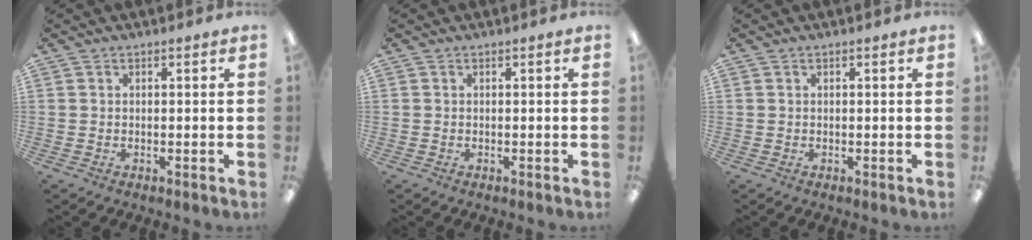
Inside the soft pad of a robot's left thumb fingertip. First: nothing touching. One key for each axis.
{"total": 0.0}
{"total": 0.0}